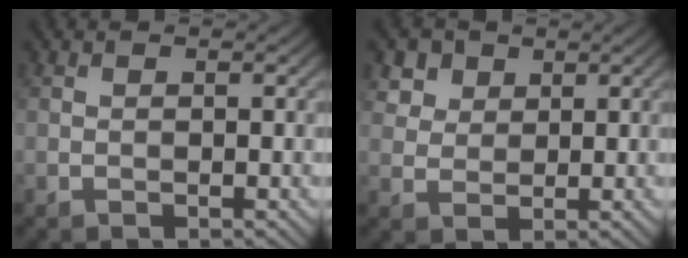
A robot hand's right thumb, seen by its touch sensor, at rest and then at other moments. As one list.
[{"total": 4.1, "force": [2.6, 2.8, 1.4], "torque": [-0.042, -0.012, 0.062]}]